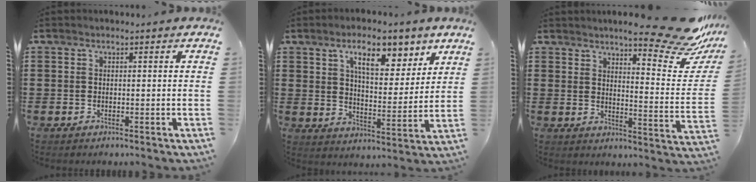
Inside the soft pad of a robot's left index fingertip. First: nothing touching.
{"total": 9.7, "force": [6.5, 3.7, 6.2], "torque": [-0.103, -0.017, 0.107]}
{"total": 12.1, "force": [10.1, 0.9, 6.6], "torque": [-0.098, -0.075, 0.165]}